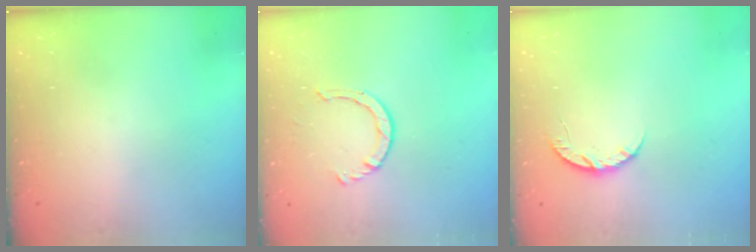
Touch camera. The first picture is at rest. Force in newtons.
{"total": 2.9, "press": 2.9, "slide": 0.4}
{"total": 6.1, "press": 6.1, "slide": 0.7}